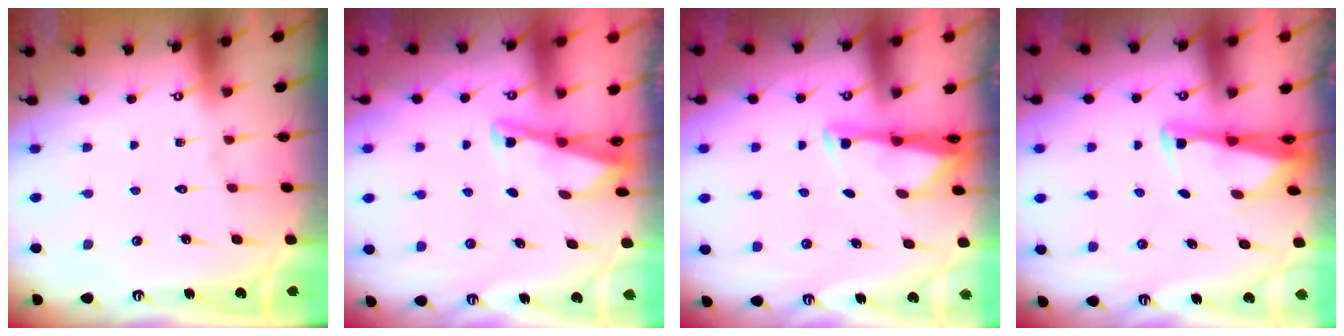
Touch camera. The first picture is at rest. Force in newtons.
{"total": 2.9, "press": 2.9, "slide": 0.4}
{"total": 2.9, "press": 2.9, "slide": 0.4}
{"total": 2.8, "press": 2.8, "slide": 0.5}